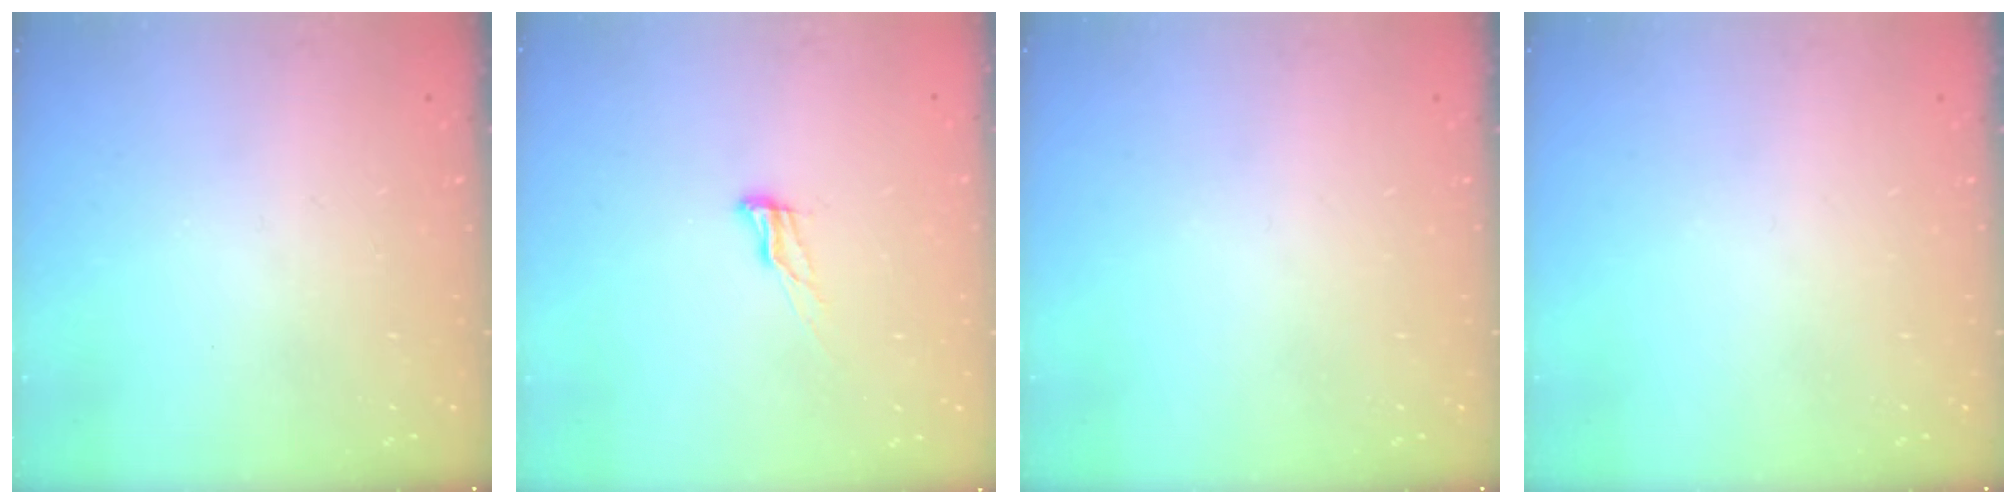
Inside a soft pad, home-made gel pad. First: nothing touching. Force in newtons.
{"total": 6.5, "press": 6.5, "slide": 0.7}
{"total": 0.0}
{"total": 0.0}